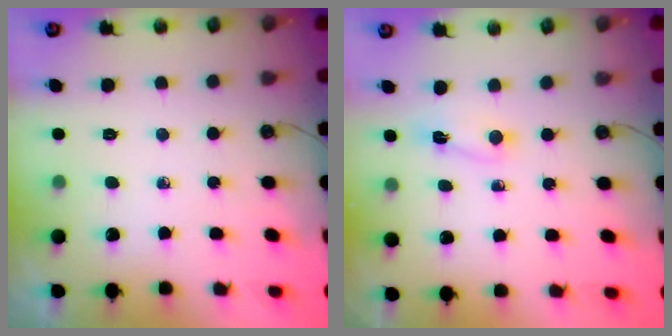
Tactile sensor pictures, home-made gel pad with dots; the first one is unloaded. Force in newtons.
{"total": 2.0, "press": 1.6, "slide": 1.2}